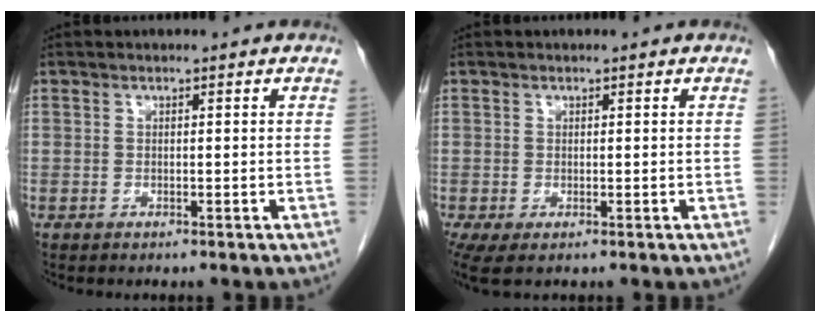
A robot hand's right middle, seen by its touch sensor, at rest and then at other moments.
{"total": 3.0, "force": [-1.0, 1.2, 2.5], "torque": [-0.050, -0.009, -0.012]}